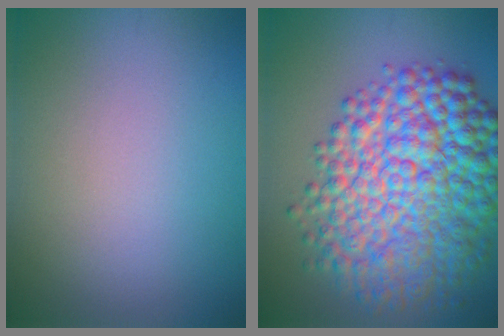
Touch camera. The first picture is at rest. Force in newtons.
{"total": 12.1, "press": 12.1, "slide": 0.1}